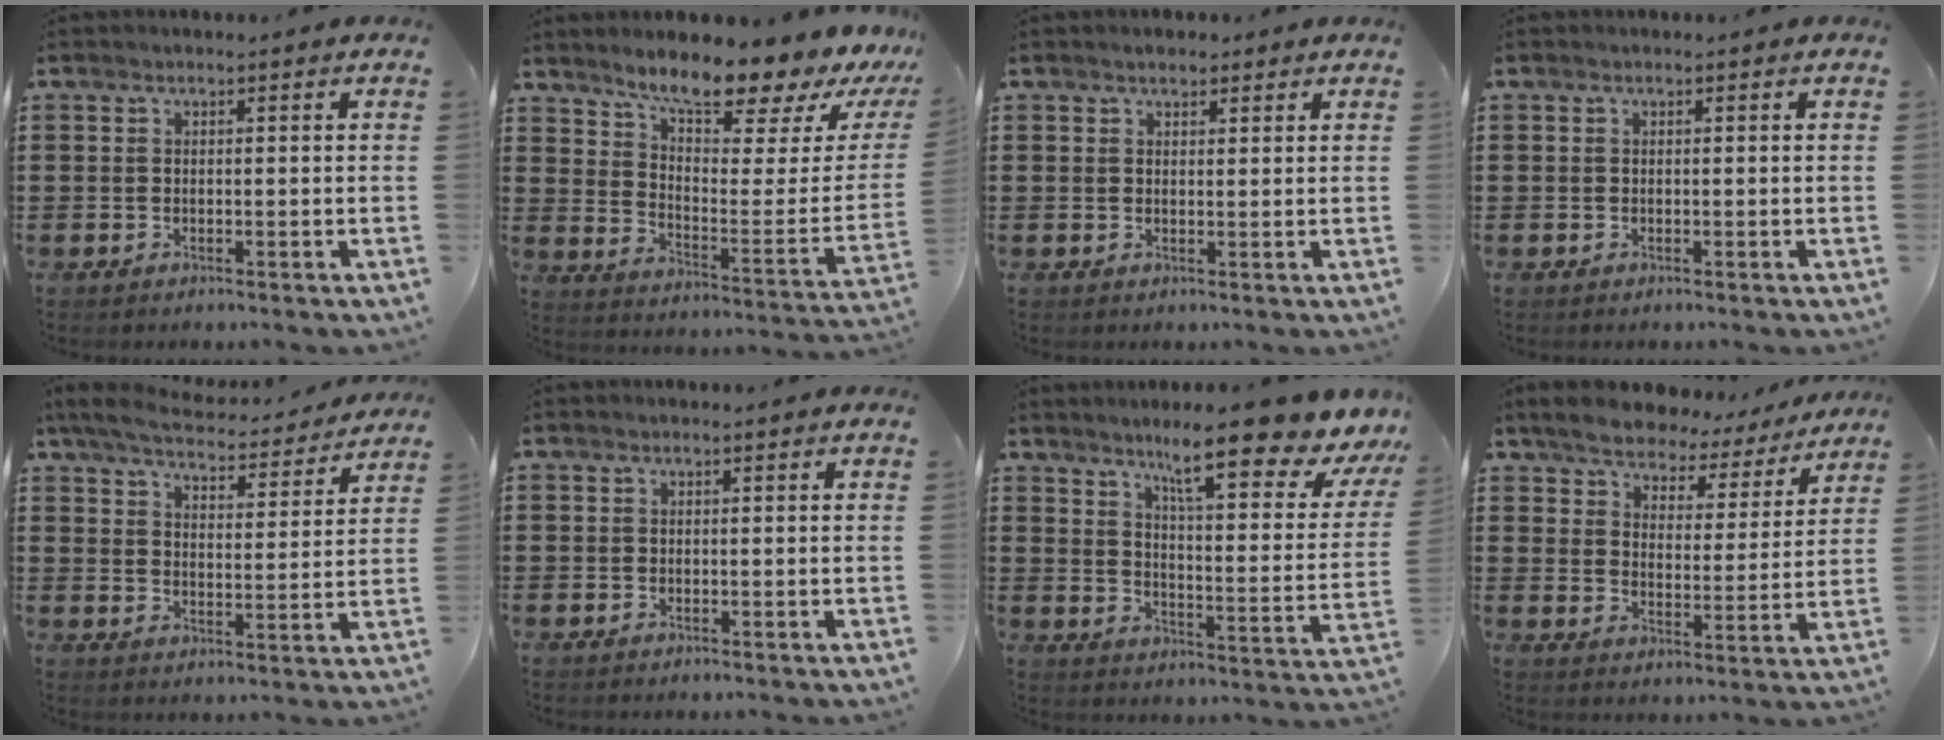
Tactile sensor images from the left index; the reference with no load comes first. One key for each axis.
{"total": 10.6, "fx": 9.2, "fy": 1.7, "fz": 5.1, "tx": -0.100, "ty": -0.076, "tz": 0.150}
{"total": 1.4, "fx": 1.3, "fy": 0.5, "fz": 0.4, "tx": -0.009, "ty": 0.006, "tz": 0.023}
{"total": 0.0}
{"total": 5.6, "fx": 5.3, "fy": 0.4, "fz": 1.7, "tx": -0.060, "ty": -0.037, "tz": 0.090}
{"total": 0.0}
{"total": 12.5, "fx": 9.2, "fy": 0.8, "fz": 8.4, "tx": -0.149, "ty": -0.051, "tz": 0.143}
{"total": 5.5, "fx": 5.3, "fy": 1.0, "fz": 0.6, "tx": -0.042, "ty": -0.034, "tz": 0.091}